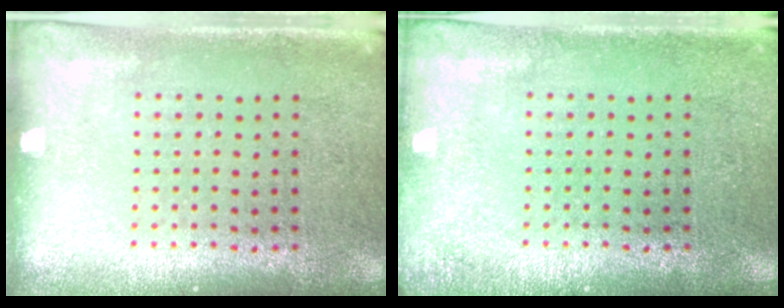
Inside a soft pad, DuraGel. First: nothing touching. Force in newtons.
{"total": 1.0, "press": 1.0, "slide": 0.3}